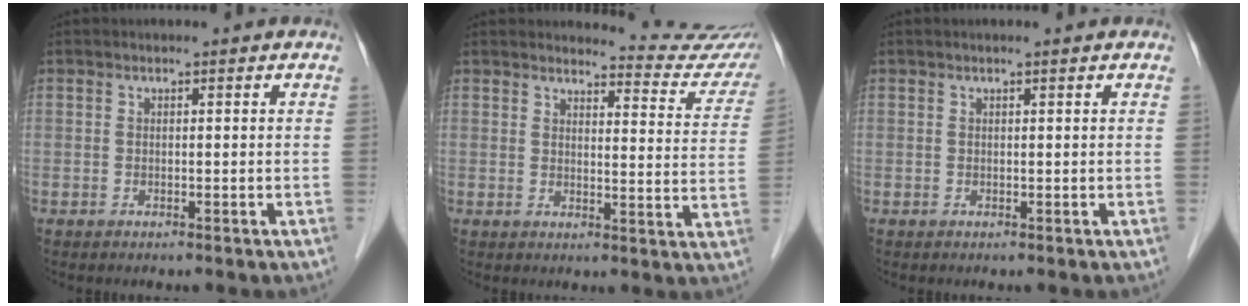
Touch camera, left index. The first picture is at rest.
{"total": 11.8, "force": [11.7, 0.6, 0.8], "torque": [0.010, -0.080, 0.109]}
{"total": 0.6, "force": [0.5, -0.1, 0.4], "torque": [-0.011, 0.003, 0.012]}